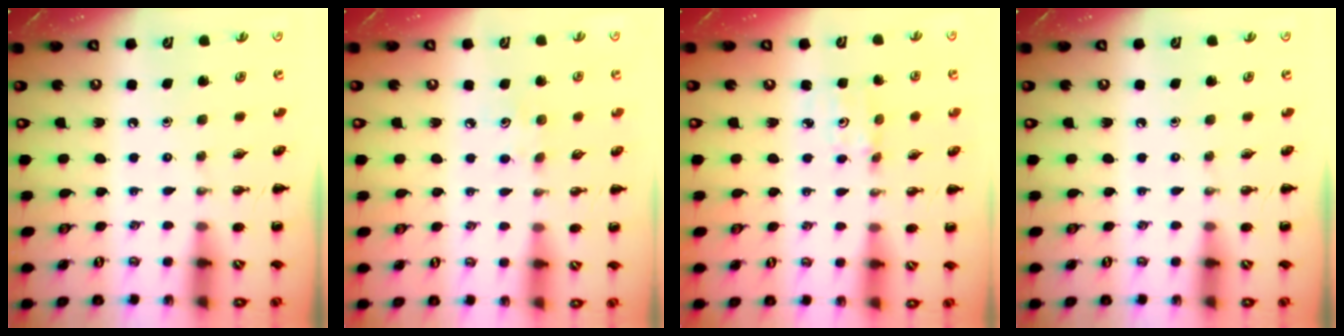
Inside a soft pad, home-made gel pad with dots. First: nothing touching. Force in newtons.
{"total": 3.7, "press": 3.5, "slide": 0.9}
{"total": 2.4, "press": 2.3, "slide": 0.7}
{"total": 0.0}